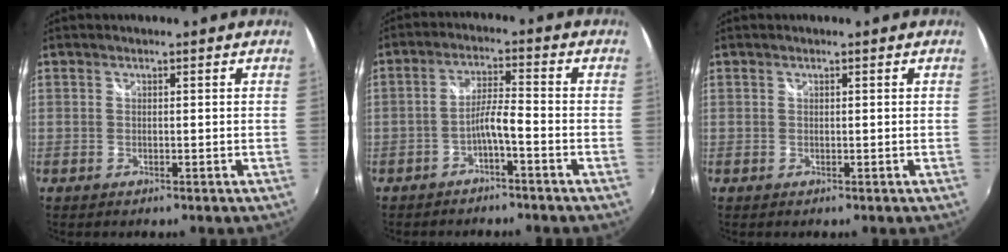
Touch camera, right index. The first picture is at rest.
{"total": 4.1, "force": [-2.6, 0.0, 3.2], "torque": [-0.072, 0.011, -0.045]}
{"total": 0.0}